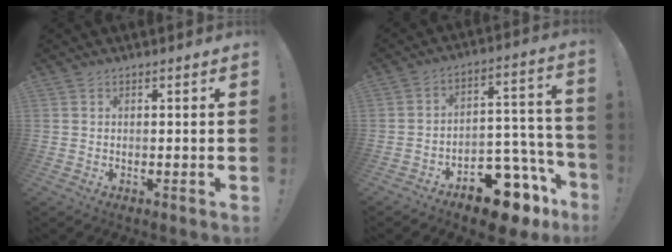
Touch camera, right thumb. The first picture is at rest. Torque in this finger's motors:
{"motor_torque": [2.41, 1.08, 1.11, -1.53, 0.29]}